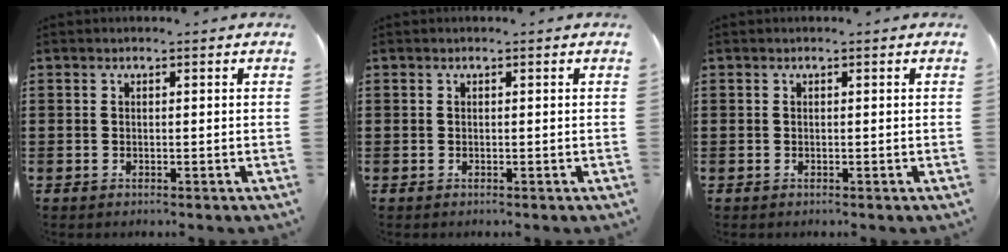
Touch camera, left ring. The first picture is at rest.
{"total": 0.0}
{"total": 0.0}